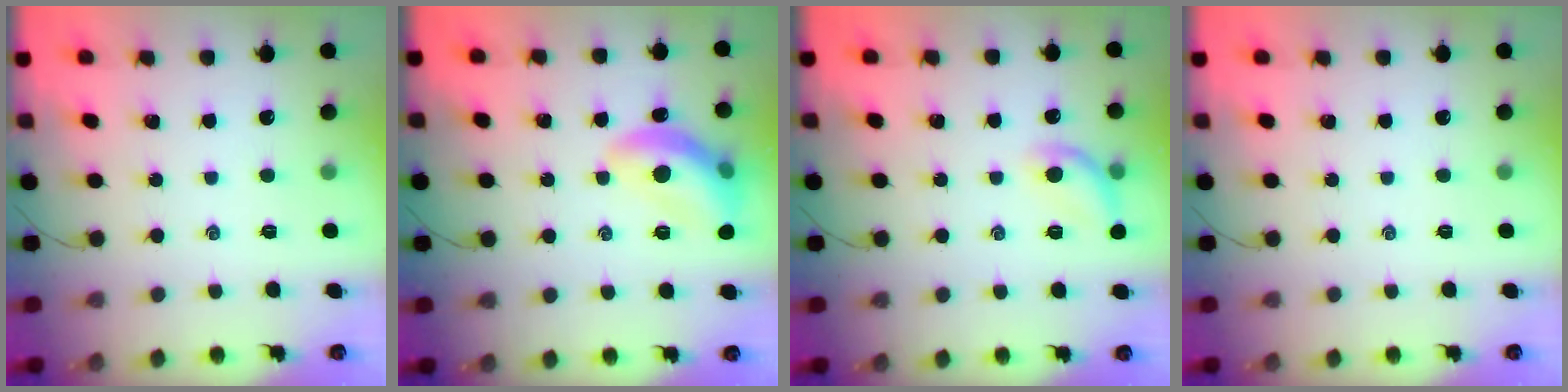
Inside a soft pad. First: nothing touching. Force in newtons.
{"total": 13.6, "press": 13.6, "slide": 1.1}
{"total": 9.7, "press": 9.6, "slide": 1.3}
{"total": 0.0}